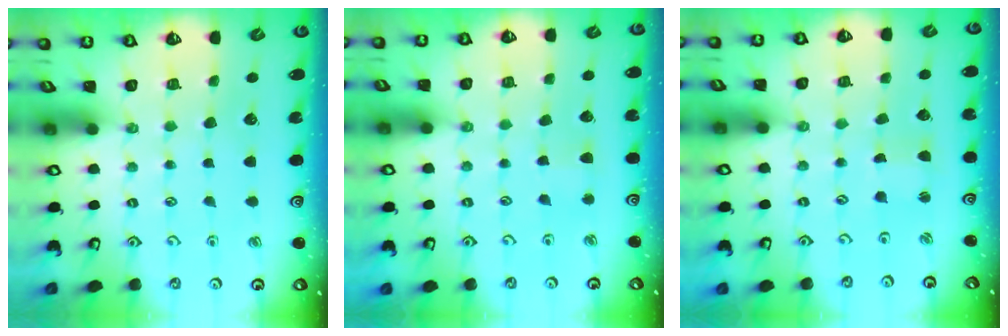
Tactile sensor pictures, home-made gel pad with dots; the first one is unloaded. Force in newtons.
{"total": 2.6, "press": 2.5, "slide": 0.5}
{"total": 1.3, "press": 1.2, "slide": 0.1}